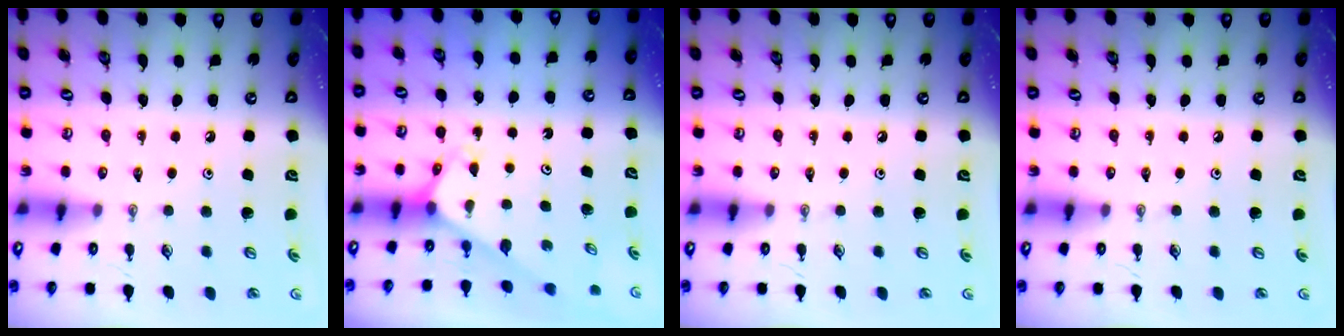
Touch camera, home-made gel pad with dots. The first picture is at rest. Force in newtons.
{"total": 3.2, "press": 3.2, "slide": 0.2}
{"total": 0.0}
{"total": 0.0}